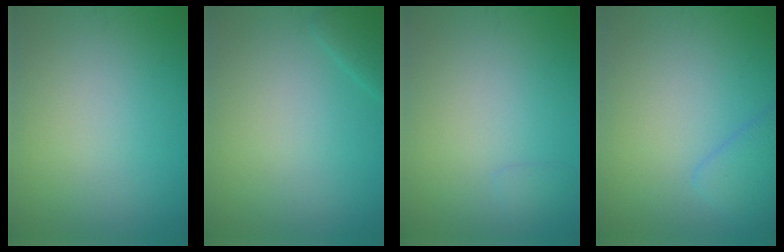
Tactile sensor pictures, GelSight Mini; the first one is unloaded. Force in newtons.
{"total": 1.3, "press": 1.3, "slide": 0.1}
{"total": 0.6, "press": 0.6, "slide": 0.1}
{"total": 2.5, "press": 2.5, "slide": 0.2}